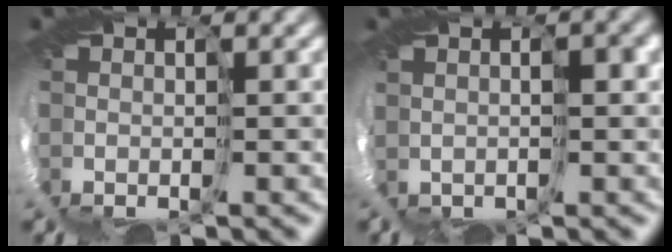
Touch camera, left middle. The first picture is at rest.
{"total": 1.0, "force": [0.3, 0.6, 0.8], "torque": [-0.011, 0.014, 0.009]}